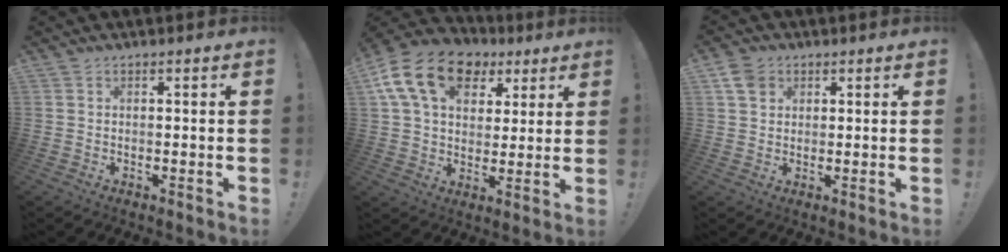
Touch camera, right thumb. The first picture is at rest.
{"total": 18.2, "force": [7.9, 12.1, 11.0], "torque": [-0.185, -0.022, 0.149]}
{"total": 5.5, "force": [2.7, 4.0, 2.5], "torque": [-0.048, -0.002, 0.055]}